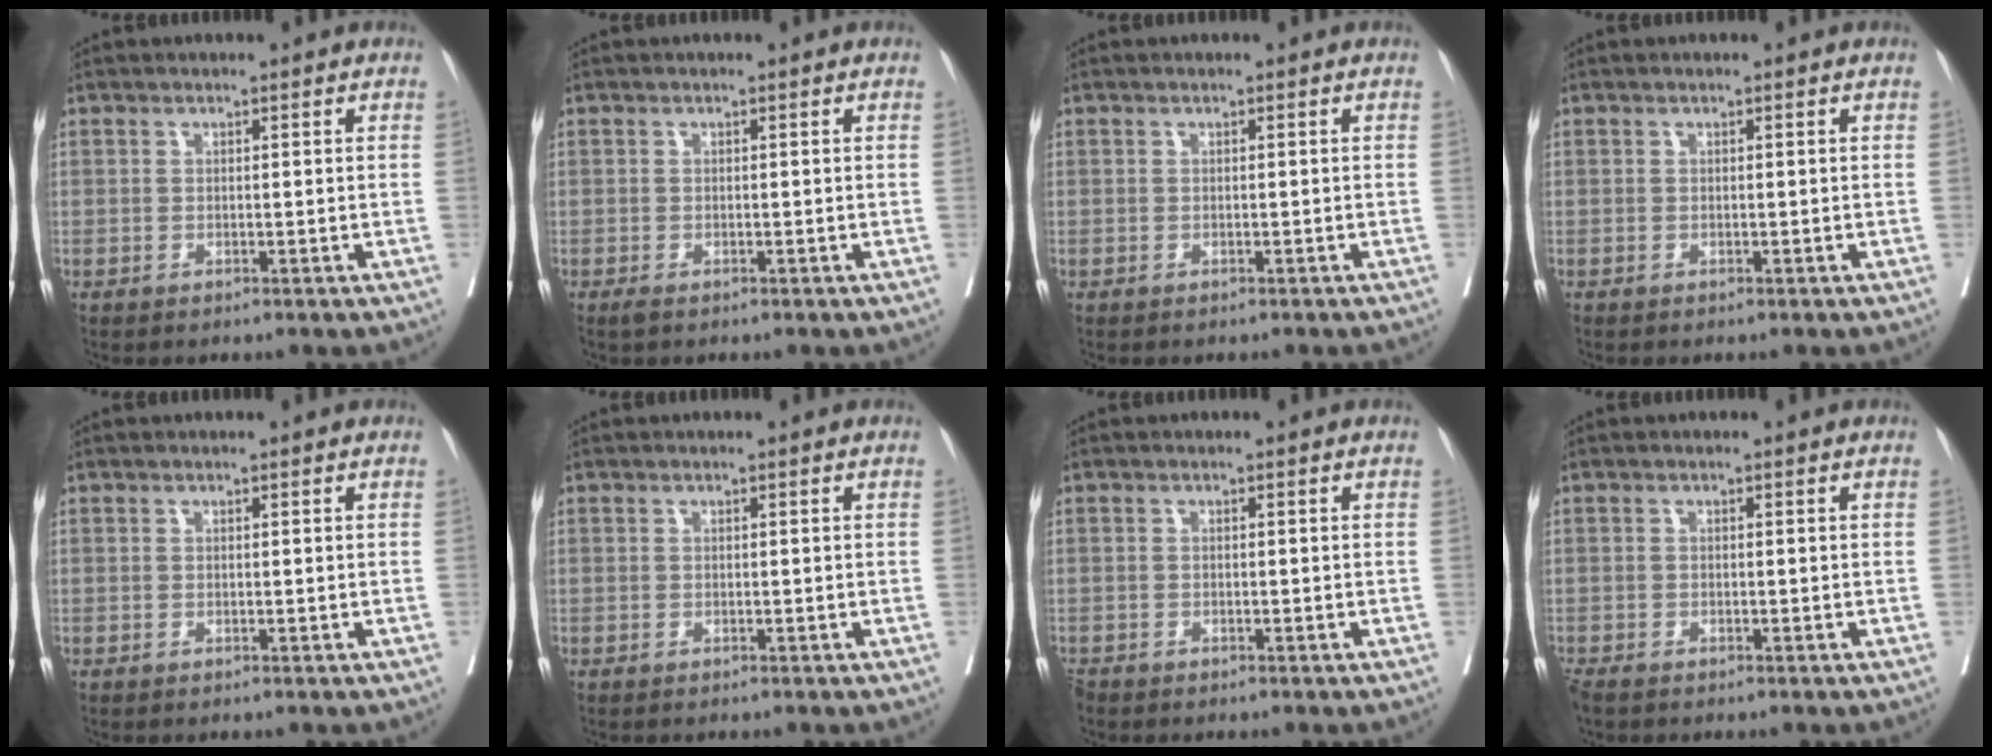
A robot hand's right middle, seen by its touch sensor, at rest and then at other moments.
{"total": 0.7, "force": [-0.5, 0.2, 0.4], "torque": [-0.011, -0.003, -0.008]}
{"total": 0.7, "force": [-0.7, 0.0, 0.2], "torque": [-0.002, 0.000, -0.010]}
{"total": 0.0}
{"total": 0.0}
{"total": 0.0}
{"total": 1.2, "force": [-1.1, 0.4, 0.2], "torque": [-0.006, -0.003, -0.019]}
{"total": 1.7, "force": [-1.5, 0.6, 0.7], "torque": [-0.018, -0.006, -0.027]}